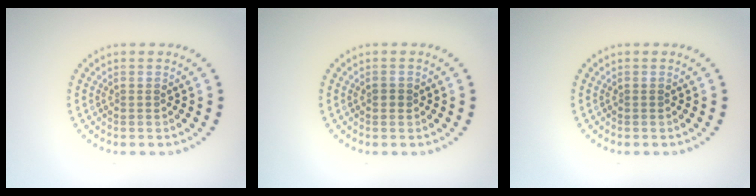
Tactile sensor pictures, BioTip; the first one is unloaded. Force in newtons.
{"total": 0.7, "press": 0.6, "slide": 0.2}
{"total": 0.0}